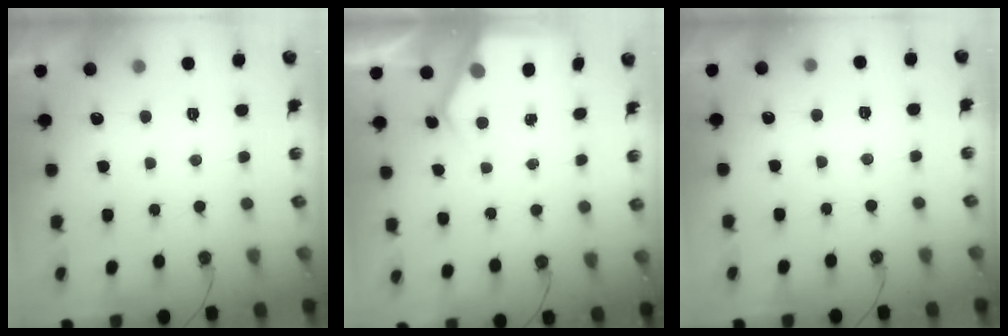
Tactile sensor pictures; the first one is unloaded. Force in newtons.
{"total": 3.3, "press": 3.3, "slide": 0.5}
{"total": 3.0, "press": 2.9, "slide": 0.4}